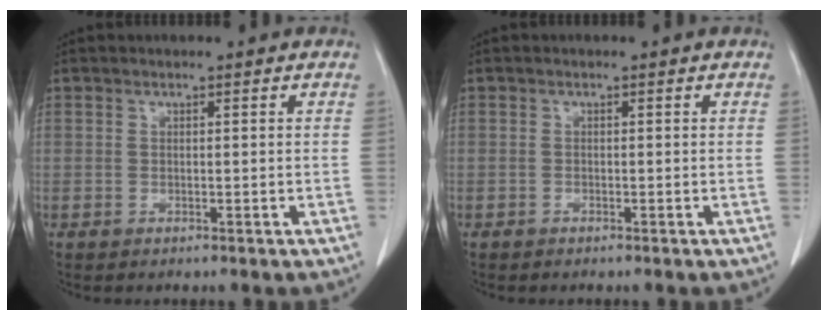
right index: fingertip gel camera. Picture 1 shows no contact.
{"total": 0.0}